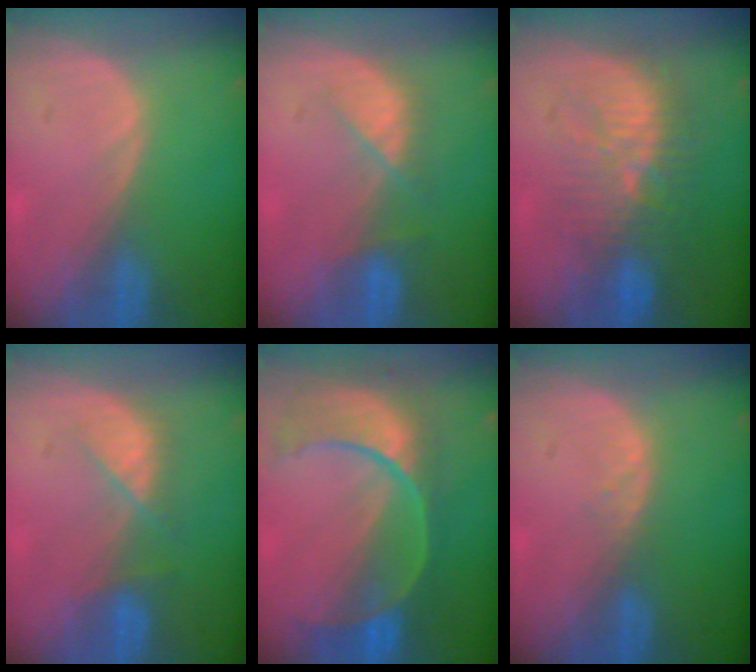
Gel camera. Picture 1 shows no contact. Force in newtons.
{"total": 4.1, "press": 4.1, "slide": 0.5}
{"total": 9.2, "press": 9.0, "slide": 2.0}
{"total": 4.1, "press": 4.1, "slide": 0.5}
{"total": 11.1, "press": 9.3, "slide": 6.0}
{"total": 1.0, "press": 1.0, "slide": 0.2}